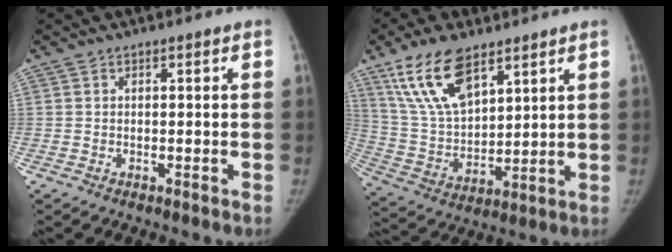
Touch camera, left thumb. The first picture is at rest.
{"total": 15.6, "force": [9.6, 7.2, 10.0], "torque": [-0.166, -0.039, 0.195]}